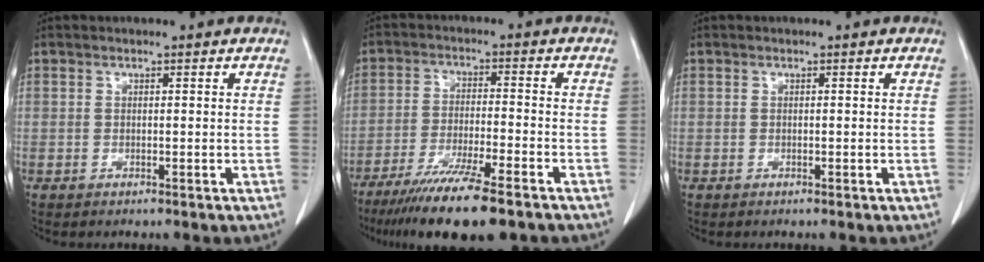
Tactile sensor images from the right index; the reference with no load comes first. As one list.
[{"total": 13.4, "force": [-10.1, 0.7, 8.8], "torque": [-0.148, -0.038, -0.164]}, {"total": 0.0}]